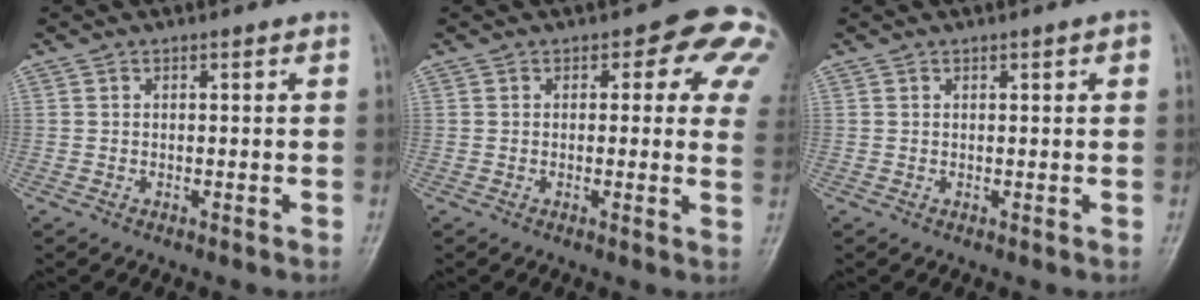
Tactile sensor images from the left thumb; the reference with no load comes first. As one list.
[{"total": 10.0, "force": [3.9, 5.3, 7.5], "torque": [-0.032, -0.009, 0.028]}, {"total": 1.6, "force": [0.6, 0.4, 1.4], "torque": [-0.017, 0.001, 0.007]}]